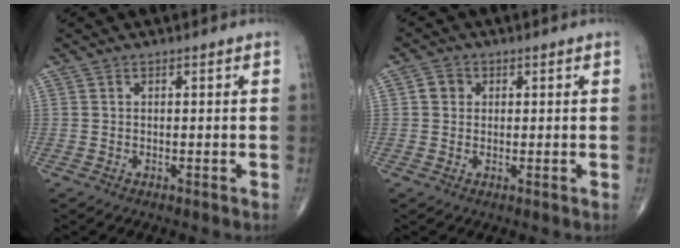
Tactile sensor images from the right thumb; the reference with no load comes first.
{"total": 2.6, "force": [0.5, 2.4, 1.0], "torque": [-0.004, 0.003, 0.004]}